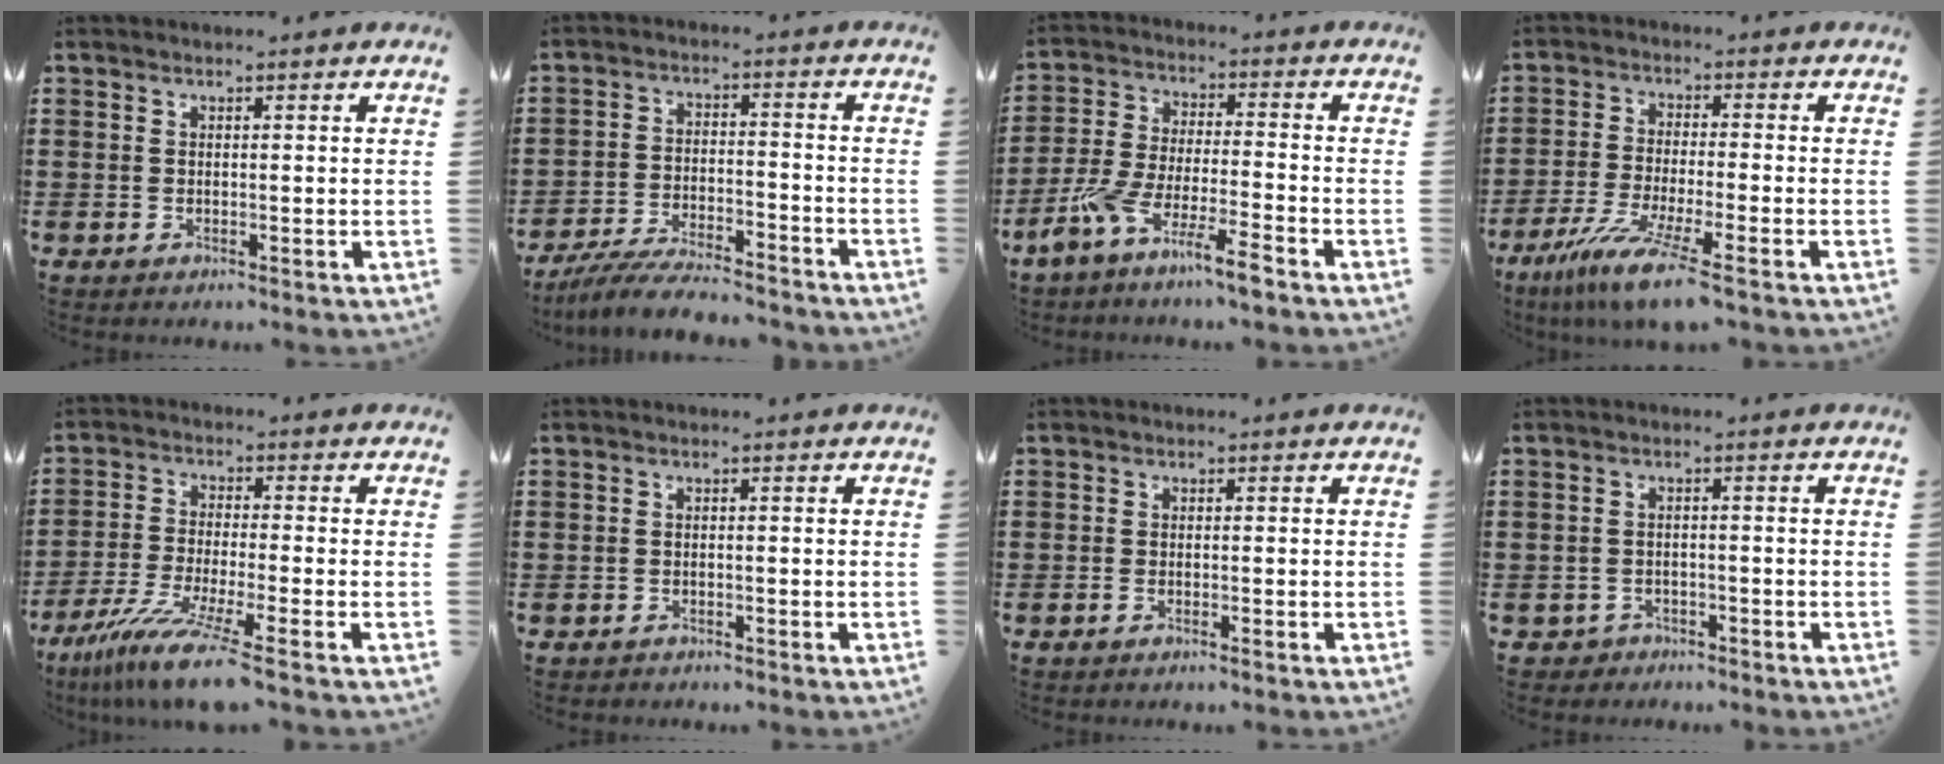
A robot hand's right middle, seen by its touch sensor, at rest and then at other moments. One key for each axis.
{"total": 7.0, "fx": -6.6, "fy": 0.5, "fz": 2.4, "tx": -0.052, "ty": -0.001, "tz": -0.126}
{"total": 8.2, "fx": -6.5, "fy": 0.0, "fz": 5.0, "tx": -0.122, "ty": -0.014, "tz": -0.132}
{"total": 7.7, "fx": -5.6, "fy": 0.0, "fz": 5.3, "tx": -0.112, "ty": -0.020, "tz": -0.106}
{"total": 8.4, "fx": -6.4, "fy": -0.1, "fz": 5.4, "tx": -0.111, "ty": -0.018, "tz": -0.123}
{"total": 0.7, "fx": -0.7, "fy": 0.2, "fz": 0.0, "tx": -0.002, "ty": 0.000, "tz": -0.015}
{"total": 0.6, "fx": -0.4, "fy": 0.1, "fz": 0.5, "tx": -0.009, "ty": -0.002, "tz": -0.008}
{"total": 0.9, "fx": -0.8, "fy": 0.2, "fz": -0.1, "tx": -0.001, "ty": 0.001, "tz": -0.019}